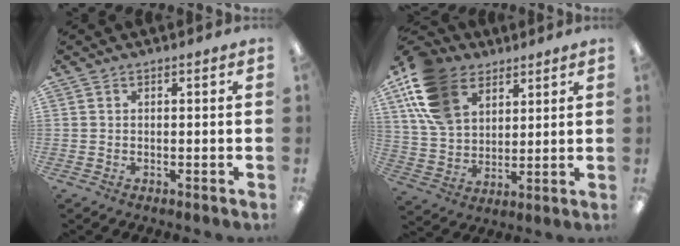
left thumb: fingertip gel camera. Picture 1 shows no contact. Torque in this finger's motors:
{"motor_torque": [0.27, 0.33, 1.48, -1.29, 0.24]}